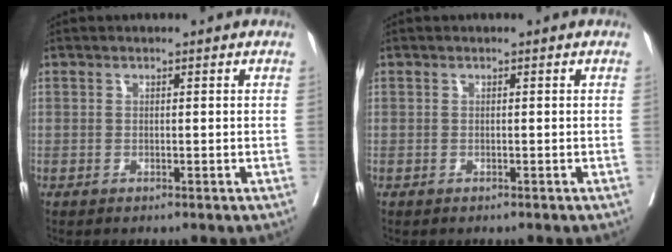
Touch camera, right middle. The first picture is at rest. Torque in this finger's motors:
{"motor_torque": [0.46, -0.45, 0.05, 0.01]}